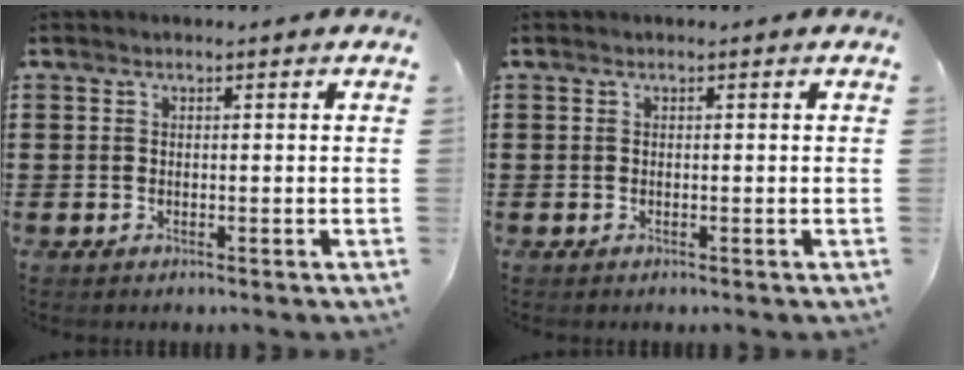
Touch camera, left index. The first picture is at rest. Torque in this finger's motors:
{"motor_torque": [0.00, 0.00, 0.00, 0.00]}